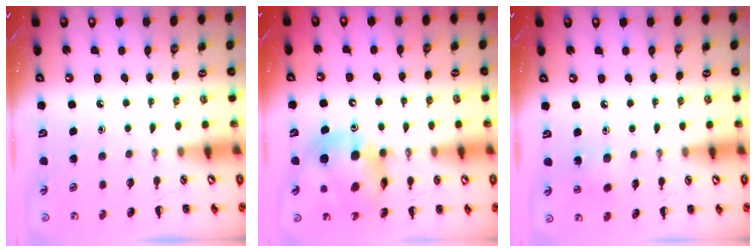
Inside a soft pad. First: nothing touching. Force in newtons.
{"total": 11.9, "press": 11.5, "slide": 3.3}
{"total": 5.9, "press": 5.7, "slide": 1.6}